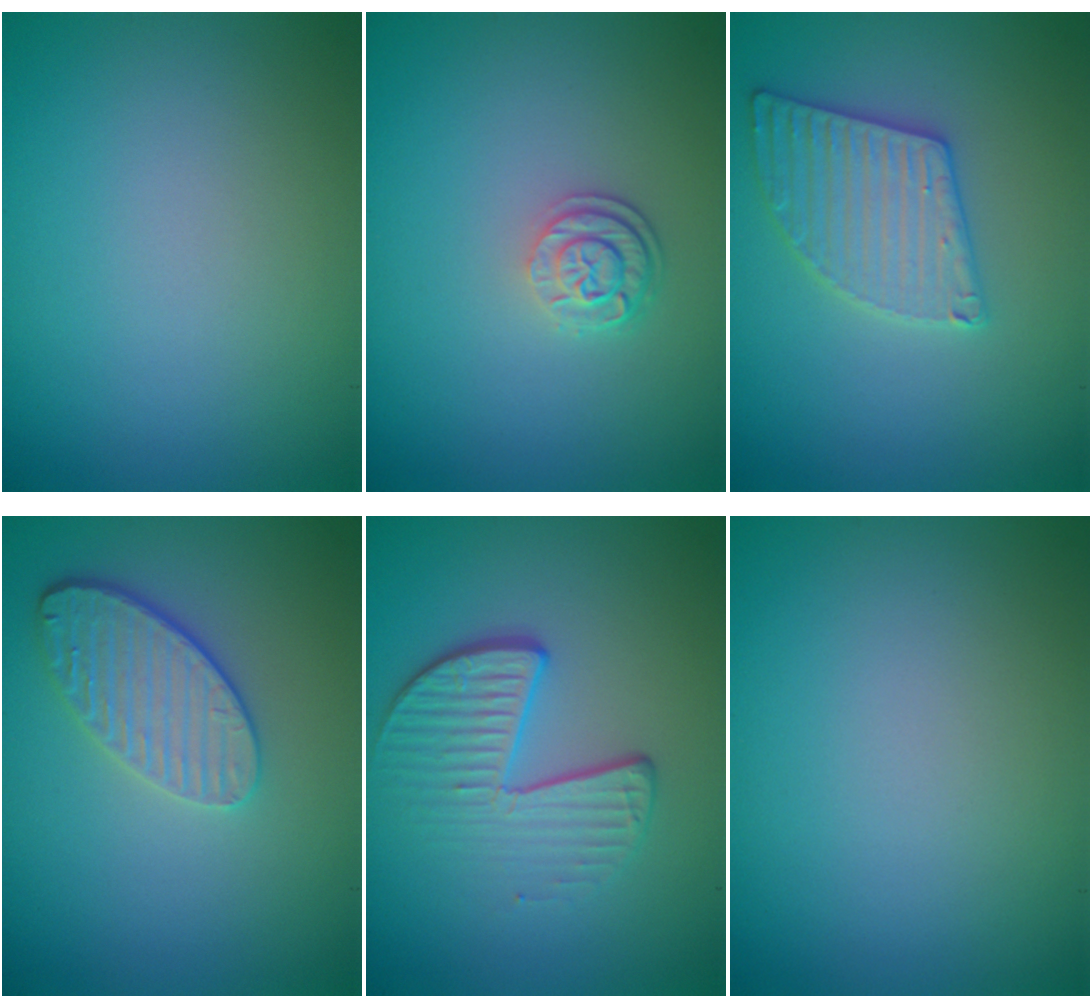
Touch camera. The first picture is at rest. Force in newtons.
{"total": 2.5, "press": 1.9, "slide": 1.6}
{"total": 3.2, "press": 3.2, "slide": 0.1}
{"total": 3.5, "press": 3.1, "slide": 1.7}
{"total": 4.0, "press": 2.8, "slide": 2.9}
{"total": 0.0}